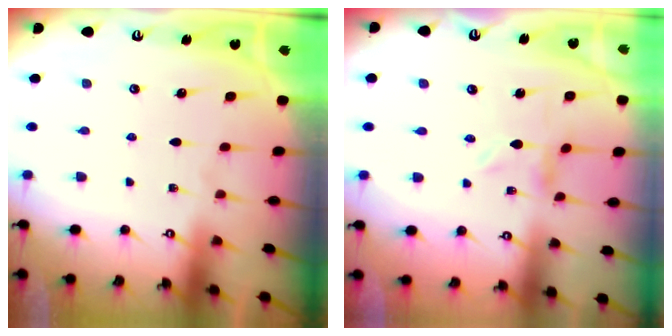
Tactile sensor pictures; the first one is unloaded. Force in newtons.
{"total": 0.0}